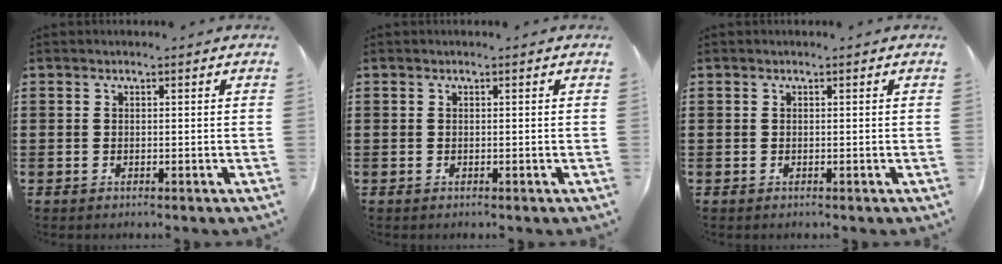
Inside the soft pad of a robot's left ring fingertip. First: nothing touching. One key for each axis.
{"total": 0.0}
{"total": 0.0}